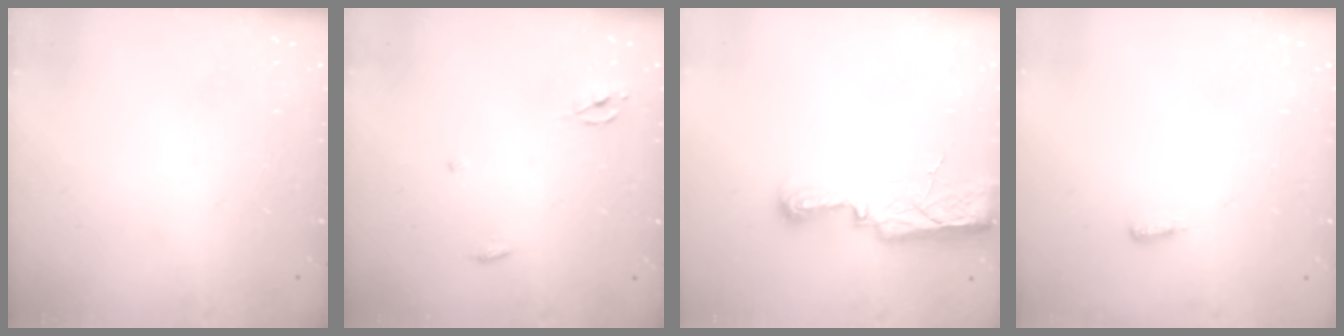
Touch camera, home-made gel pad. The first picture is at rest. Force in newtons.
{"total": 2.3, "press": 2.3, "slide": 0.1}
{"total": 7.8, "press": 7.7, "slide": 1.2}
{"total": 3.6, "press": 2.7, "slide": 2.5}